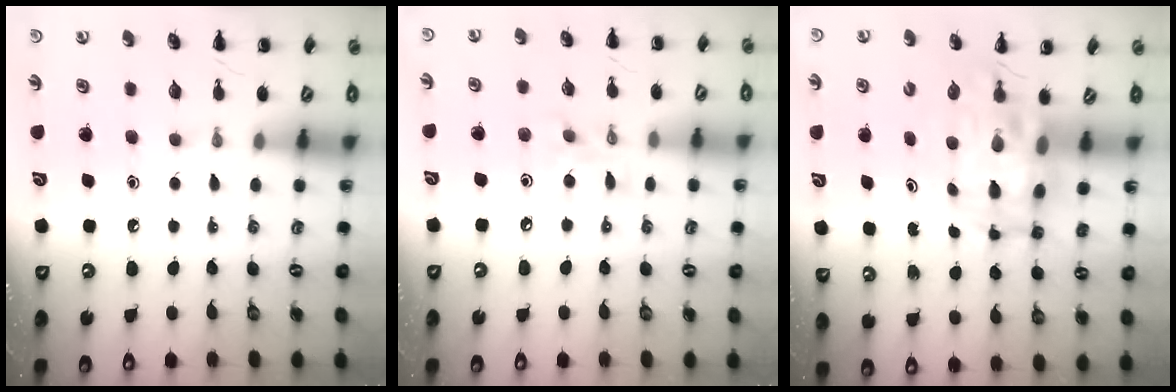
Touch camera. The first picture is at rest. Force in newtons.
{"total": 6.7, "press": 6.7, "slide": 0.6}
{"total": 8.0, "press": 7.7, "slide": 2.2}